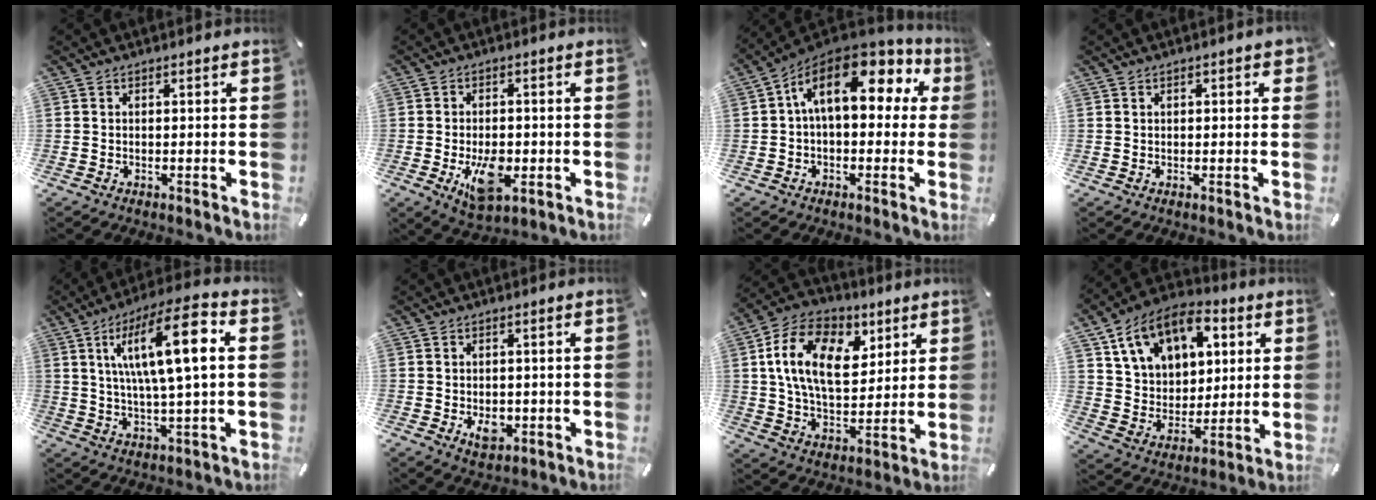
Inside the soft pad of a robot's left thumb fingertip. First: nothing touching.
{"total": 9.0, "force": [-2.3, 5.1, 7.0], "torque": [-0.120, -0.006, -0.040]}
{"total": 15.6, "force": [5.3, 8.3, 12.1], "torque": [-0.215, -0.017, 0.091]}
{"total": 1.3, "force": [0.4, 0.7, 1.1], "torque": [-0.013, 0.003, 0.004]}
{"total": 15.9, "force": [4.5, 3.9, 14.7], "torque": [-0.266, 0.001, 0.064]}
{"total": 4.8, "force": [-1.0, 3.5, 3.2], "torque": [-0.050, -0.005, -0.019]}
{"total": 17.3, "force": [5.9, 11.5, 11.6], "torque": [-0.216, -0.007, 0.104]}
{"total": 14.5, "force": [7.6, 10.8, 6.1], "torque": [-0.116, -0.029, 0.145]}